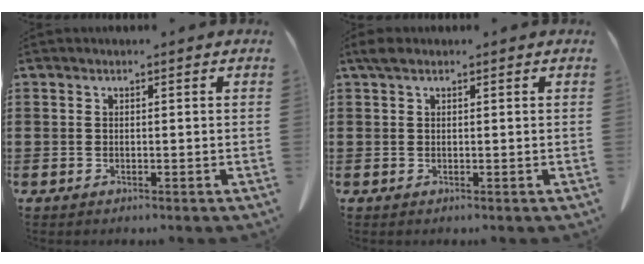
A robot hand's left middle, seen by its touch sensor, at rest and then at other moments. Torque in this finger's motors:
{"motor_torque": [0.31, 0.28, 0.04, 0.00]}